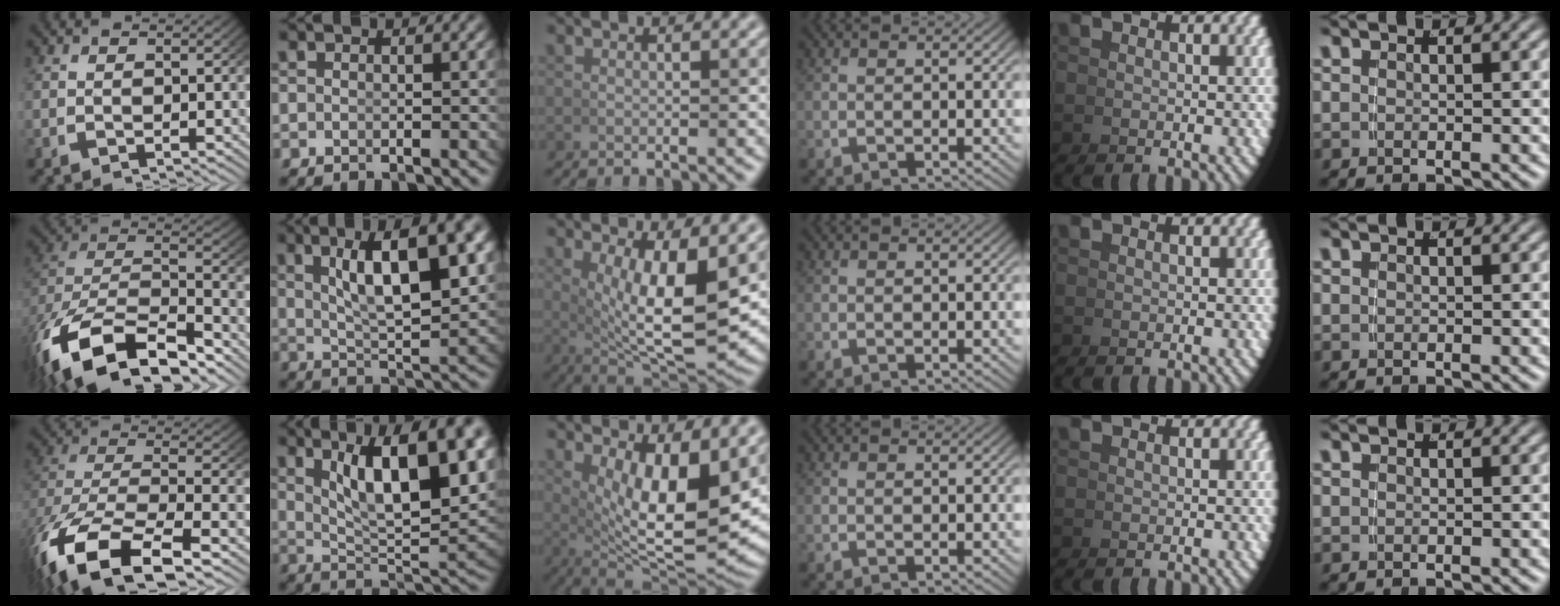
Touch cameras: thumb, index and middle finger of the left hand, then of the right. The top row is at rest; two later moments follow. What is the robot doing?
{"motion": "lift_and_place", "object": "cup"}